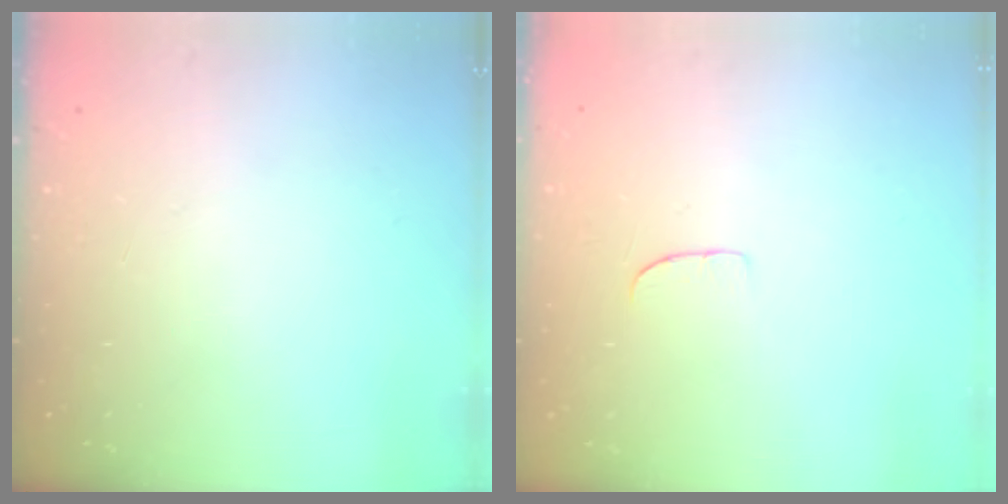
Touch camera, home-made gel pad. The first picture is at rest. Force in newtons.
{"total": 5.4, "press": 5.4, "slide": 0.4}